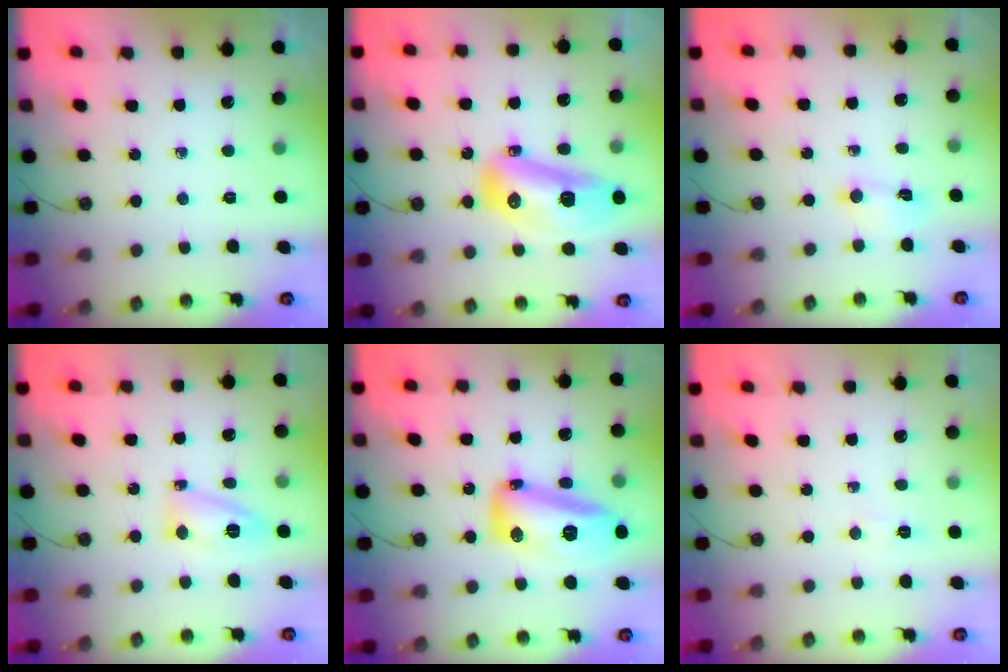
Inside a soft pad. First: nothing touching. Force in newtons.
{"total": 16.2, "press": 16.1, "slide": 2.2}
{"total": 3.6, "press": 3.6, "slide": 0.5}
{"total": 10.2, "press": 10.2, "slide": 0.7}
{"total": 17.0, "press": 16.9, "slide": 1.5}
{"total": 3.7, "press": 3.6, "slide": 0.5}